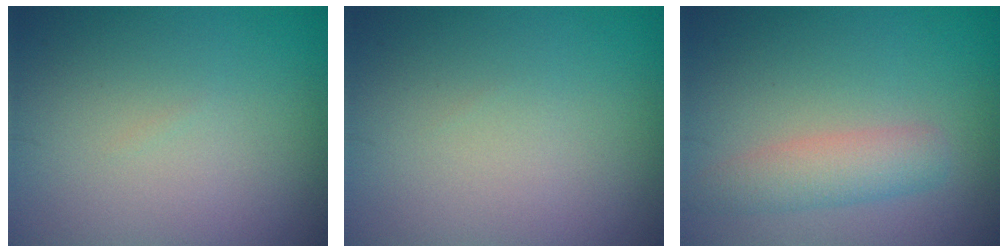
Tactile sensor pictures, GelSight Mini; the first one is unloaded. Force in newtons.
{"total": 0.0}
{"total": 3.0, "press": 3.0, "slide": 0.1}